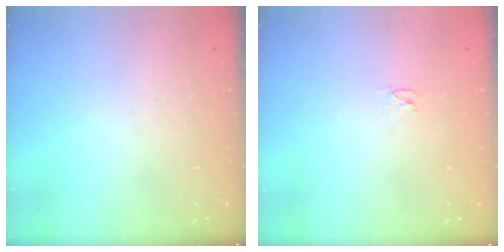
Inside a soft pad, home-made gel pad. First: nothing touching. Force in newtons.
{"total": 2.6, "press": 2.6, "slide": 0.3}